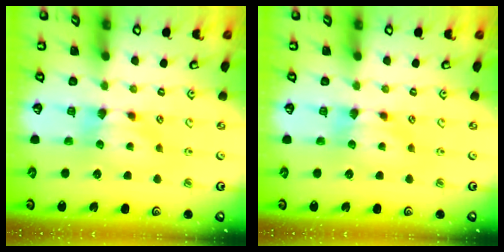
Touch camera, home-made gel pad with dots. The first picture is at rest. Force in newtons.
{"total": 0.0}